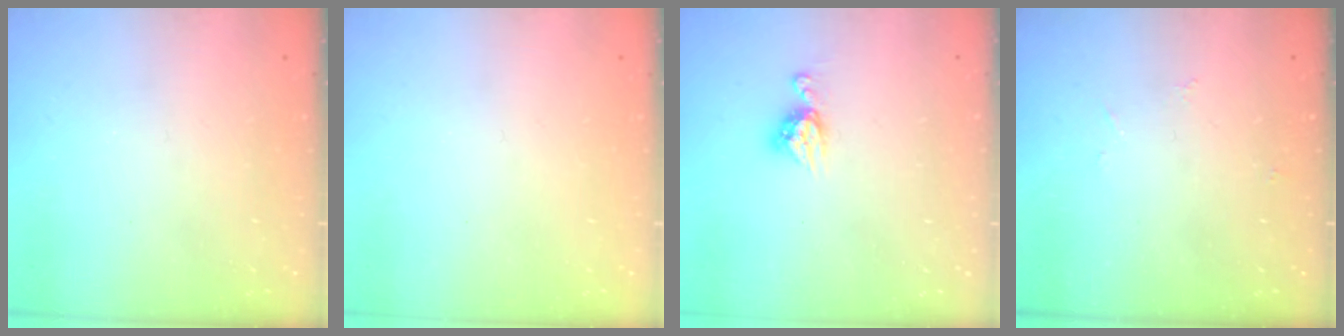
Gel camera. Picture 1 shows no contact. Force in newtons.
{"total": 0.0}
{"total": 7.3, "press": 7.2, "slide": 0.7}
{"total": 2.9, "press": 2.8, "slide": 0.8}